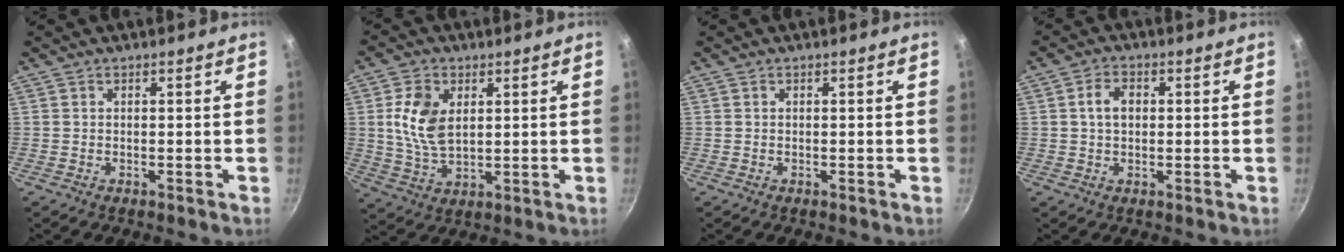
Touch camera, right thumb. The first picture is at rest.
{"total": 9.6, "force": [2.3, 5.9, 7.2], "torque": [-0.133, -0.012, 0.046]}
{"total": 0.0}
{"total": 4.3, "force": [0.5, 3.0, 3.0], "torque": [-0.042, 0.009, 0.005]}